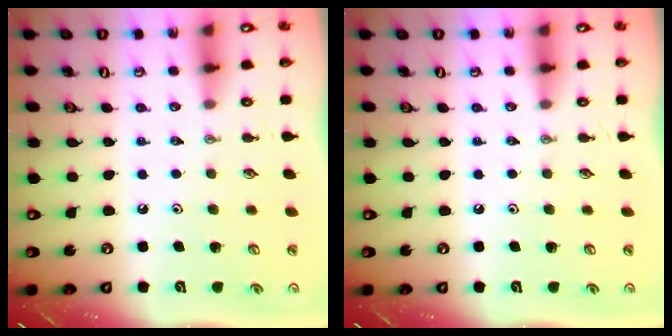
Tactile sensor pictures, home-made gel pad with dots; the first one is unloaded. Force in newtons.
{"total": 0.0}